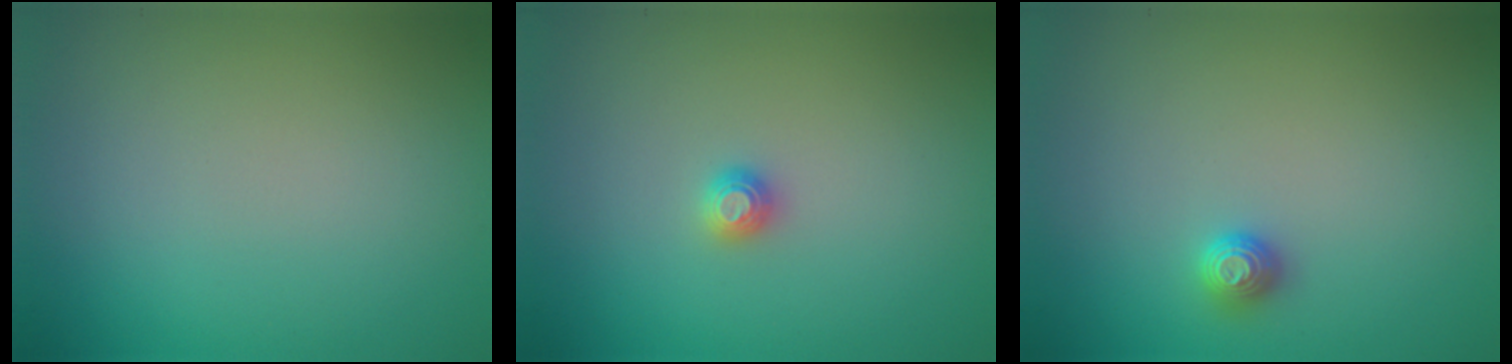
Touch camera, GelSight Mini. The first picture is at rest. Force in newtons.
{"total": 1.1, "press": 1.1, "slide": 0.1}
{"total": 1.0, "press": 1.0, "slide": 0.3}